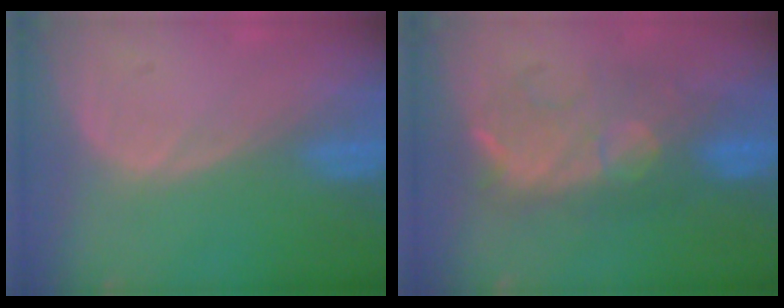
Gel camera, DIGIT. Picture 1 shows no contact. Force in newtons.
{"total": 8.6, "press": 8.5, "slide": 0.7}